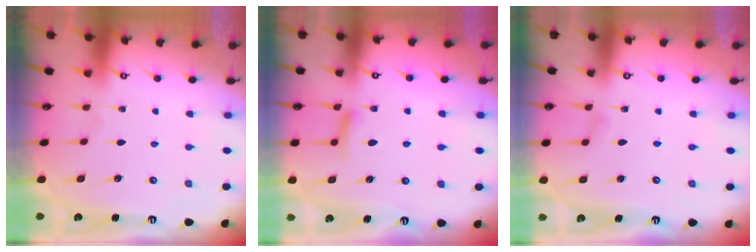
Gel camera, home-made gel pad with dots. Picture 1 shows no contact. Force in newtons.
{"total": 6.8, "press": 6.7, "slide": 0.9}
{"total": 3.9, "press": 3.9, "slide": 0.5}